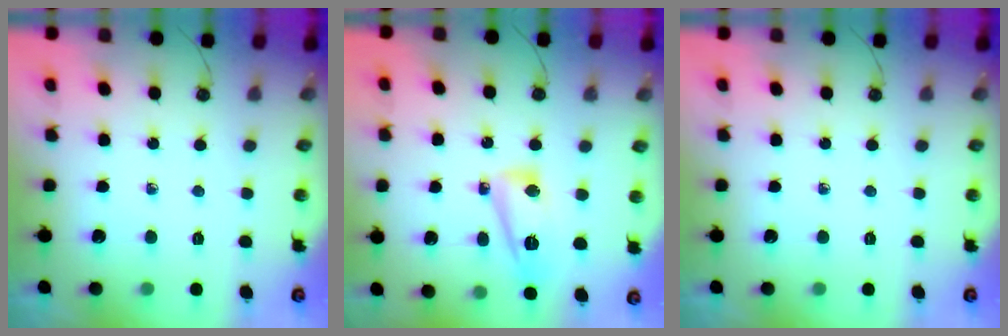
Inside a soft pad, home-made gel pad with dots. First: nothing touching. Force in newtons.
{"total": 11.5, "press": 11.4, "slide": 1.4}
{"total": 0.0}